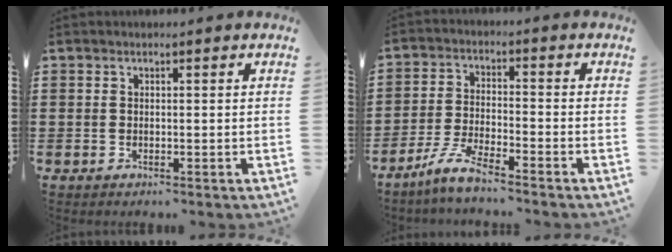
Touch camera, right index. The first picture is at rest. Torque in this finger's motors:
{"motor_torque": [1.08, 1.06, 0.11, 0.03]}